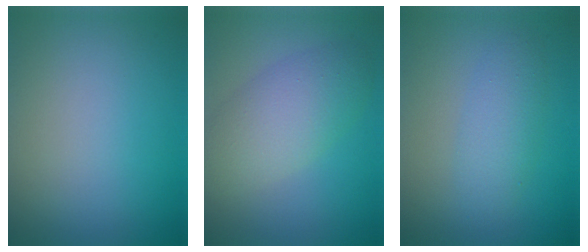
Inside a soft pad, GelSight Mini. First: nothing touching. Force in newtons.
{"total": 5.2, "press": 5.2, "slide": 0.4}
{"total": 2.8, "press": 2.8, "slide": 0.1}